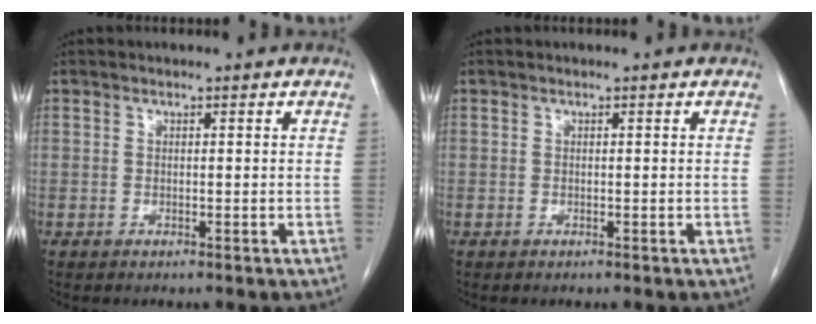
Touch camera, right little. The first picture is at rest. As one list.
[{"total": 0.0}]